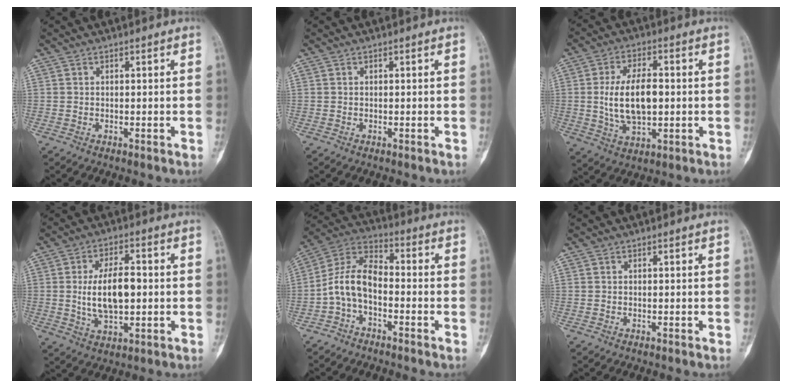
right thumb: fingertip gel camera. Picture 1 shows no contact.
{"total": 0.0}
{"total": 11.3, "force": [0.1, 5.9, 9.7], "torque": [-0.171, 0.004, 0.008]}
{"total": 10.5, "force": [0.1, 5.3, 9.1], "torque": [-0.154, 0.004, 0.006]}
{"total": 8.9, "force": [-2.7, 5.1, 6.8], "torque": [-0.128, 0.049, -0.065]}
{"total": 0.0}